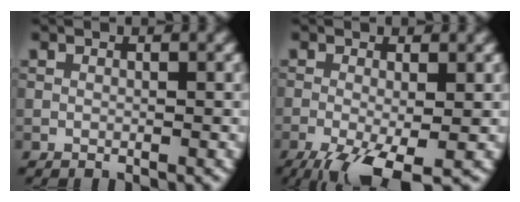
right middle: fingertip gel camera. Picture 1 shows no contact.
{"total": 6.9, "force": [-3.4, 2.1, 5.5], "torque": [-0.109, -0.016, -0.059]}